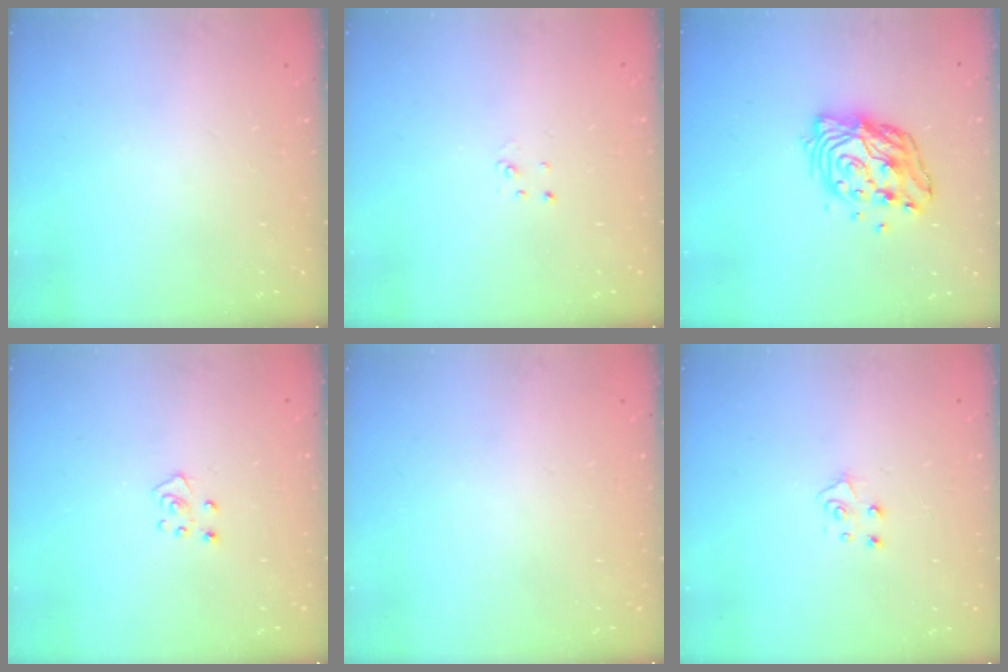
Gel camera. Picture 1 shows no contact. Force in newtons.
{"total": 2.0, "press": 2.0, "slide": 0.2}
{"total": 14.0, "press": 13.9, "slide": 1.7}
{"total": 4.2, "press": 4.1, "slide": 0.3}
{"total": 0.0}
{"total": 5.1, "press": 5.1, "slide": 0.5}